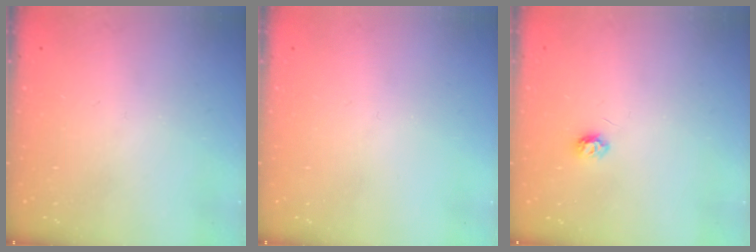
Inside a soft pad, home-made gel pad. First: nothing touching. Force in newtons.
{"total": 0.0}
{"total": 4.3, "press": 4.3, "slide": 0.5}